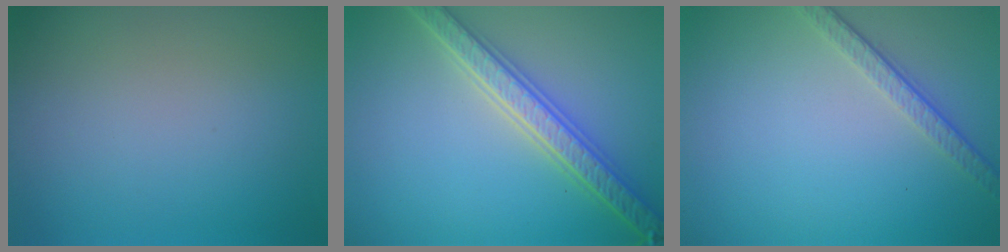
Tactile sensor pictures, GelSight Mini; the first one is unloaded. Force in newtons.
{"total": 5.4, "press": 5.3, "slide": 1.1}
{"total": 3.1, "press": 2.3, "slide": 2.1}